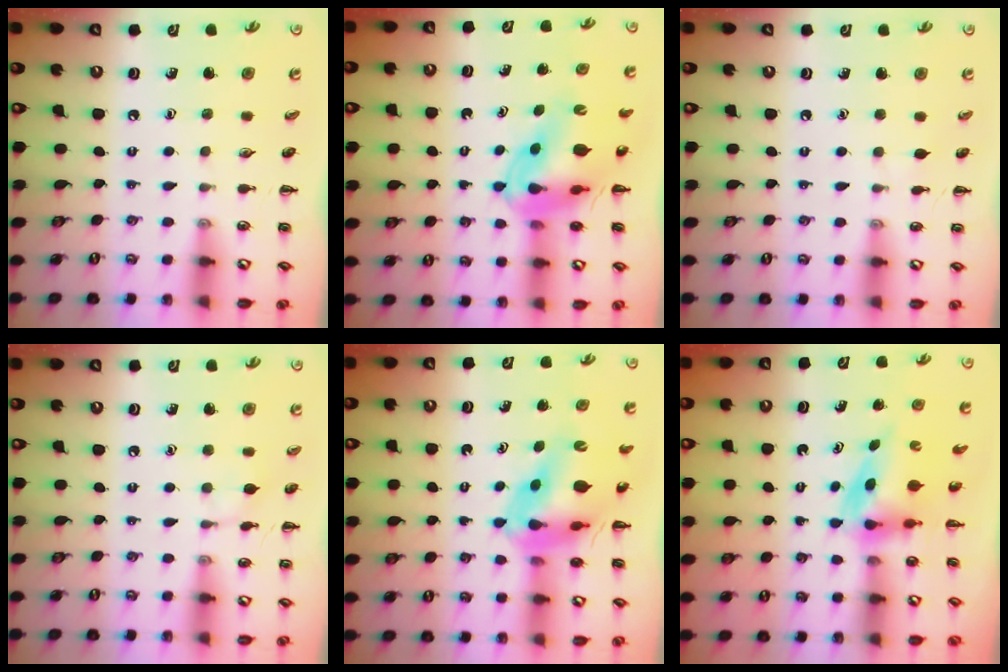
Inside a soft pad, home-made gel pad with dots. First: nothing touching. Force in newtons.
{"total": 10.9, "press": 10.3, "slide": 3.5}
{"total": 3.2, "press": 3.0, "slide": 1.2}
{"total": 6.5, "press": 6.3, "slide": 1.8}
{"total": 11.1, "press": 10.6, "slide": 3.4}
{"total": 5.2, "press": 5.1, "slide": 0.6}